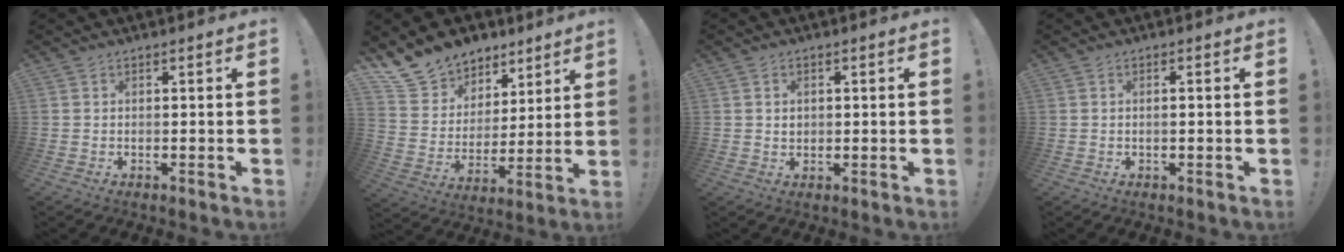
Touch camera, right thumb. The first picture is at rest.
{"total": 12.8, "force": [9.4, 8.4, 2.0], "torque": [-0.048, -0.071, 0.190]}
{"total": 1.8, "force": [0.4, 1.6, 0.9], "torque": [-0.007, -0.001, 0.003]}
{"total": 1.2, "force": [-0.2, 0.1, 1.2], "torque": [-0.020, 0.000, -0.005]}